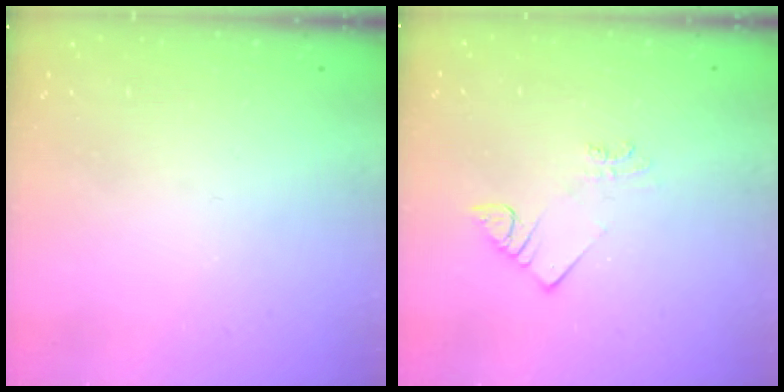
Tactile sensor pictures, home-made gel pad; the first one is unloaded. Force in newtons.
{"total": 1.5, "press": 1.4, "slide": 0.3}